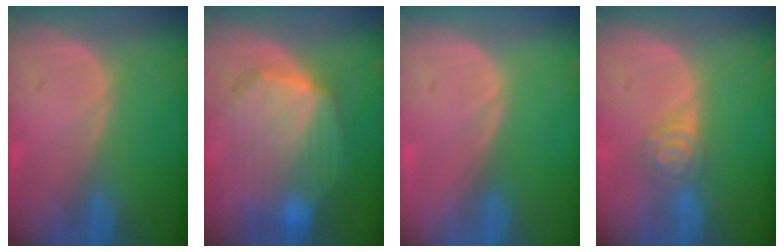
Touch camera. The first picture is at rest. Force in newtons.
{"total": 10.8, "press": 10.8, "slide": 0.7}
{"total": 0.0}
{"total": 4.3, "press": 4.0, "slide": 1.6}